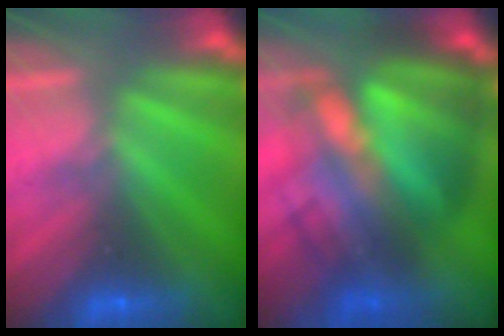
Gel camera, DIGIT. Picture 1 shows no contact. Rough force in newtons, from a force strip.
{"total": 7.1}